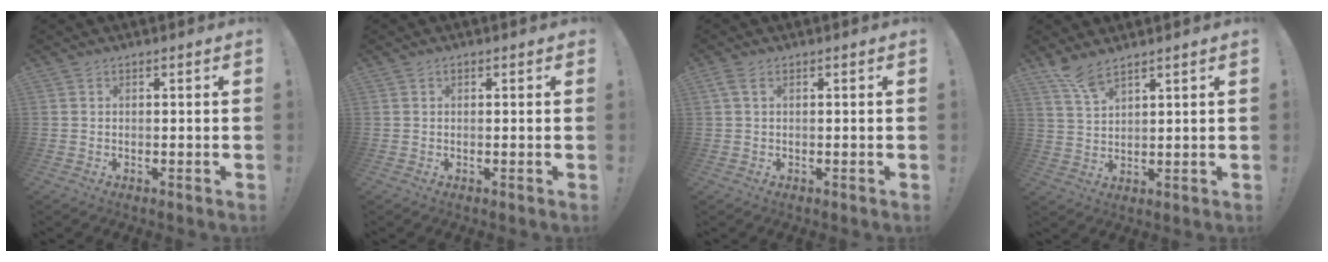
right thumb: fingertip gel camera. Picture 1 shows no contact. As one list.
[{"total": 0.6, "force": [0.1, 0.5, 0.2], "torque": [-0.002, 0.001, 0.001]}, {"total": 2.1, "force": [0.6, 0.9, 1.8], "torque": [-0.039, 0.004, 0.012]}, {"total": 5.9, "force": [4.8, 1.0, 3.2], "torque": [-0.066, -0.028, 0.088]}]